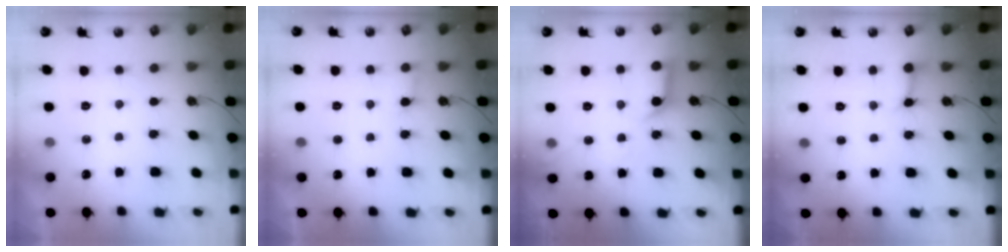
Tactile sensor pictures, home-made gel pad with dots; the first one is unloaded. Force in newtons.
{"total": 3.3, "press": 3.3, "slide": 0.3}
{"total": 10.9, "press": 10.8, "slide": 1.3}
{"total": 3.3, "press": 3.3, "slide": 0.4}